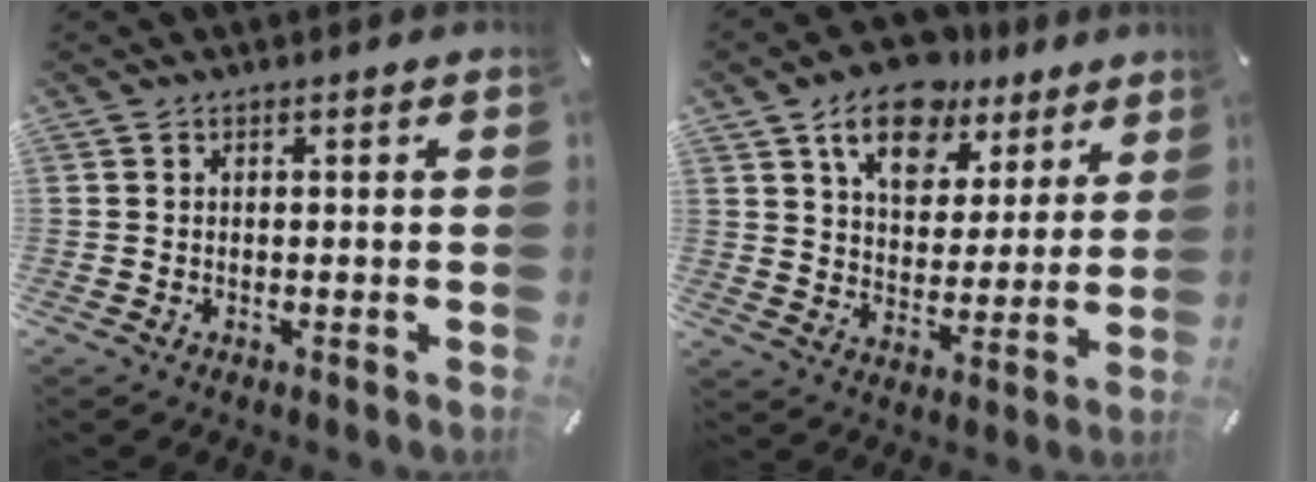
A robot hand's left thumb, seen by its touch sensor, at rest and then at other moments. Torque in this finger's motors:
{"motor_torque": [2.19, 2.40, 1.22, -1.55, 0.46]}